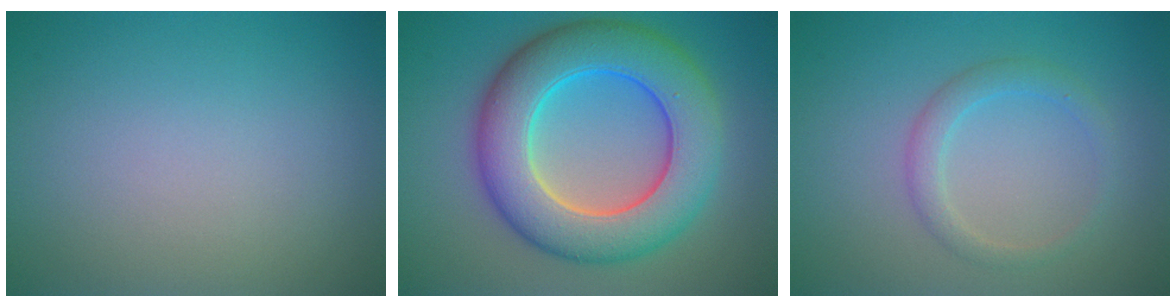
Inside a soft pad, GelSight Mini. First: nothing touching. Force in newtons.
{"total": 10.5, "press": 10.5, "slide": 0.3}
{"total": 2.0, "press": 2.0, "slide": 0.2}